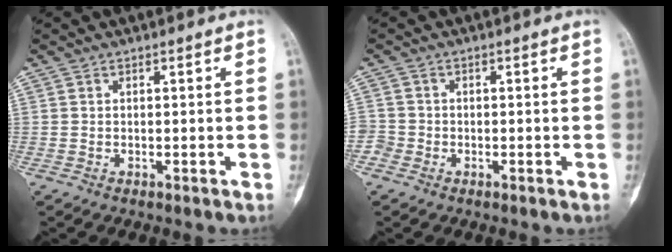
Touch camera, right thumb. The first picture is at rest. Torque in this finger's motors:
{"motor_torque": [0.28, 0.00, 0.01, -0.17, 0.12]}